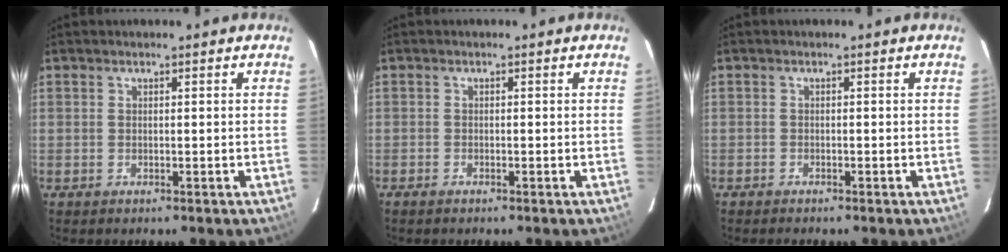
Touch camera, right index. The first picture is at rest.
{"total": 0.8, "force": [-0.7, 0.3, 0.1], "torque": [-0.007, 0.000, -0.015]}
{"total": 1.0, "force": [-1.0, 0.3, 0.0], "torque": [-0.011, 0.001, -0.019]}